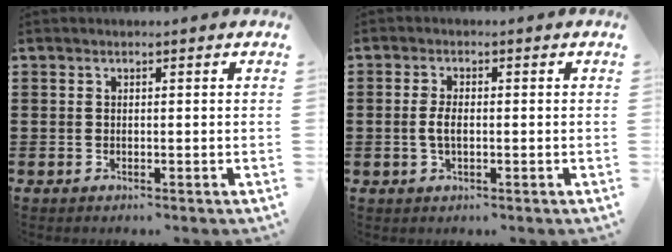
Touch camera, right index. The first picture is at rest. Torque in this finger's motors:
{"motor_torque": [2.14, 0.00, 0.09, 0.09]}